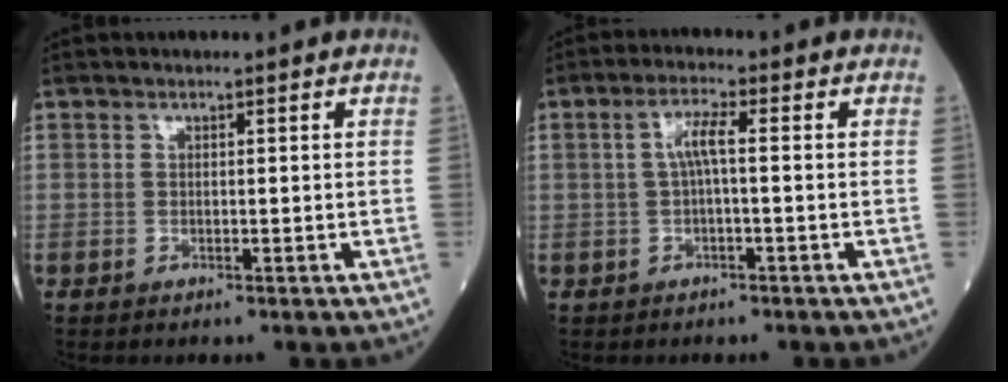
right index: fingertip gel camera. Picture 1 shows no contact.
{"total": 3.5, "force": [0.1, 0.3, 3.5], "torque": [-0.067, 0.011, 0.003]}